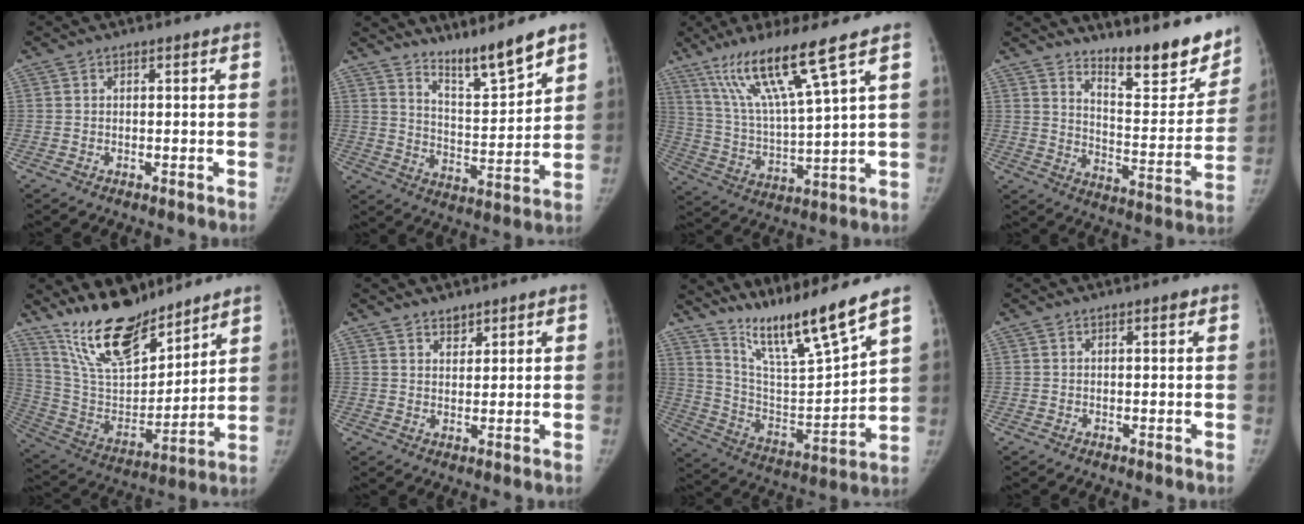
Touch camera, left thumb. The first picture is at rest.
{"total": 10.1, "force": [8.5, 0.8, 5.5], "torque": [-0.080, -0.072, 0.153]}
{"total": 15.4, "force": [9.5, 0.3, 12.1], "torque": [-0.232, -0.043, 0.186]}
{"total": 18.6, "force": [15.0, 5.2, 9.6], "torque": [-0.091, -0.122, 0.211]}
{"total": 19.1, "force": [15.4, 6.7, 9.2], "torque": [-0.121, -0.097, 0.290]}
{"total": 2.6, "force": [2.2, 1.3, 0.6], "torque": [0.004, -0.016, 0.035]}
{"total": 16.5, "force": [13.3, 0.0, 9.7], "torque": [-0.149, -0.082, 0.251]}
{"total": 0.7, "force": [0.4, 0.2, 0.6], "torque": [-0.007, -0.001, 0.007]}